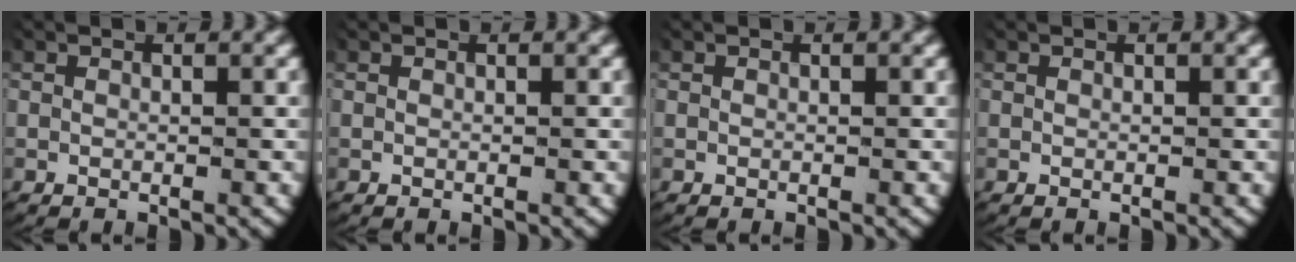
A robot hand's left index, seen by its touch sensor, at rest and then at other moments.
{"total": 0.0}
{"total": 0.0}
{"total": 0.0}